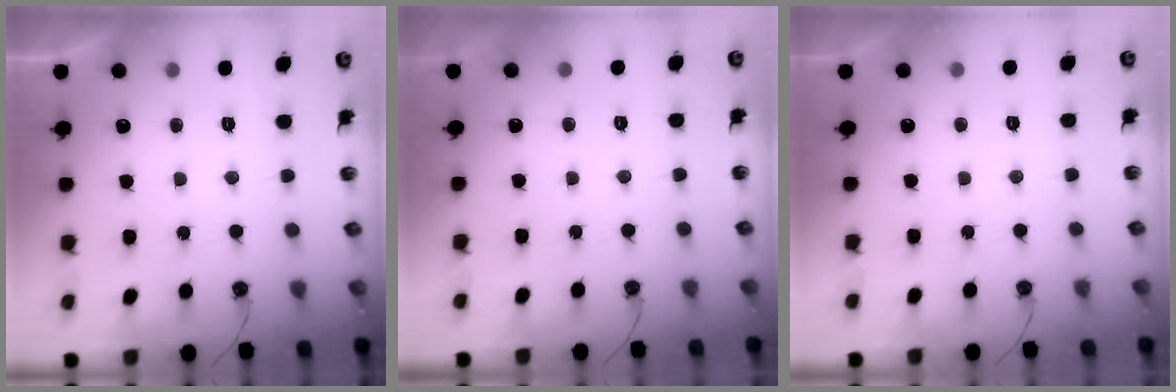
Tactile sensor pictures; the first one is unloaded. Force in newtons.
{"total": 0.0}
{"total": 0.0}